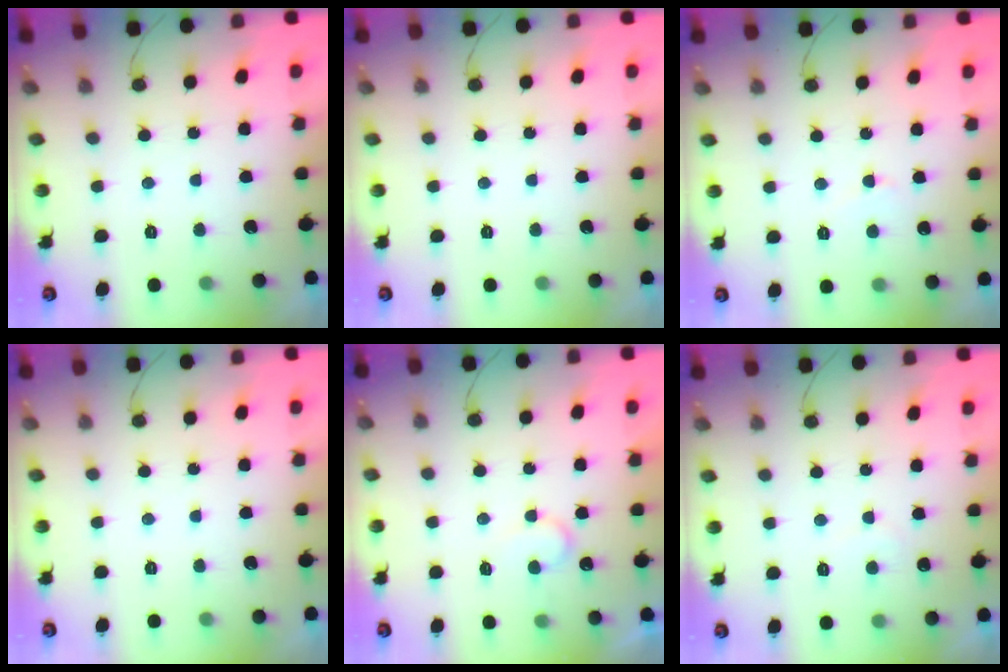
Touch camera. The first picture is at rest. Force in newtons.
{"total": 0.0}
{"total": 2.5, "press": 2.4, "slide": 0.3}
{"total": 0.0}
{"total": 6.7, "press": 6.7, "slide": 0.5}
{"total": 4.8, "press": 4.8, "slide": 0.2}